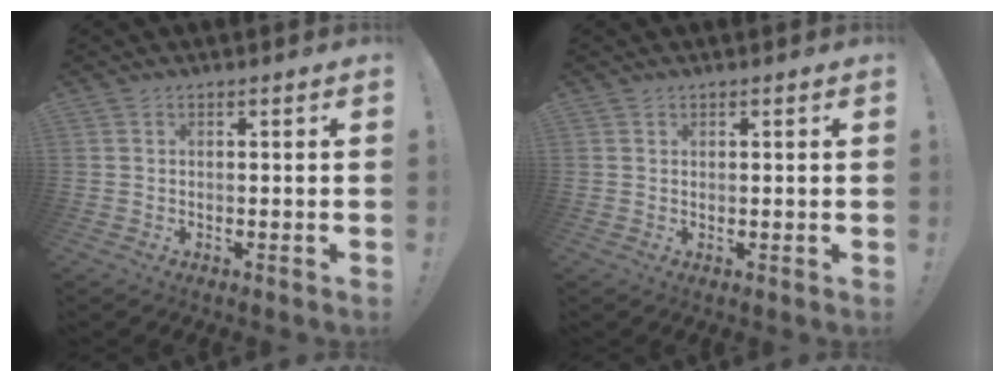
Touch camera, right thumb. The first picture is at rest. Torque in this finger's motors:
{"motor_torque": [-0.10, -0.06, 0.00, 0.01, -0.03]}